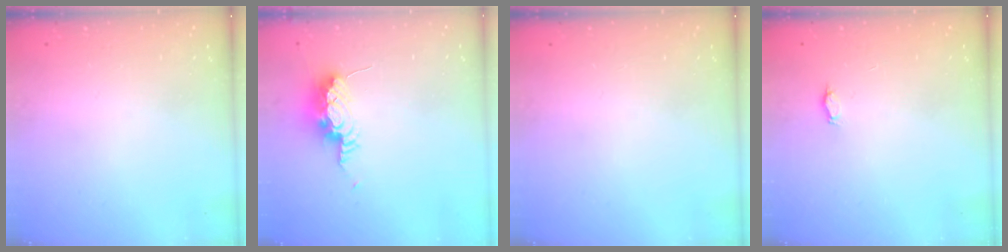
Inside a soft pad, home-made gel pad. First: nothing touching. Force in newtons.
{"total": 15.5, "press": 10.9, "slide": 11.0}
{"total": 0.0}
{"total": 2.2, "press": 2.2, "slide": 0.3}